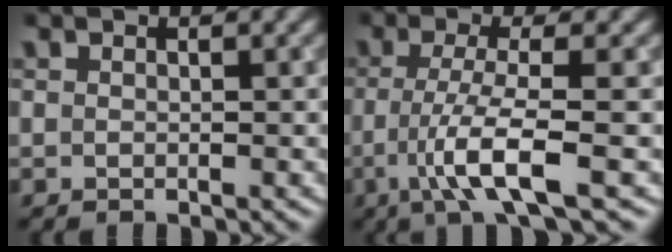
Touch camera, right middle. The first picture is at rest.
{"total": 5.5, "force": [-1.7, 0.9, 5.1], "torque": [-0.092, -0.007, -0.037]}